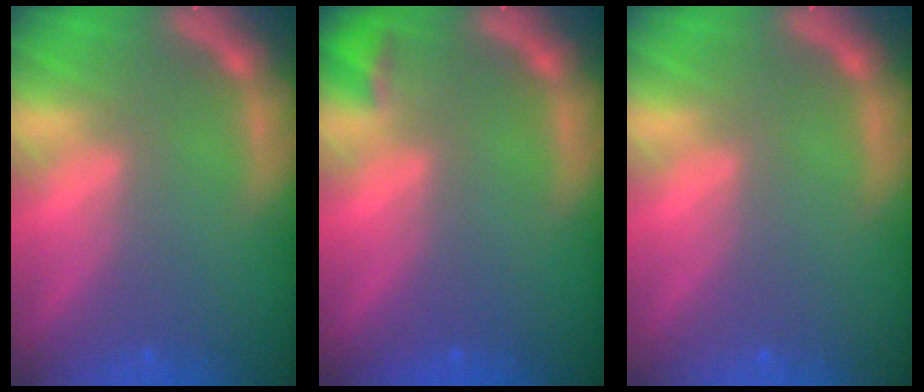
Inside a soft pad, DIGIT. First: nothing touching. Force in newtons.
{"total": 1.4}
{"total": 0.0}